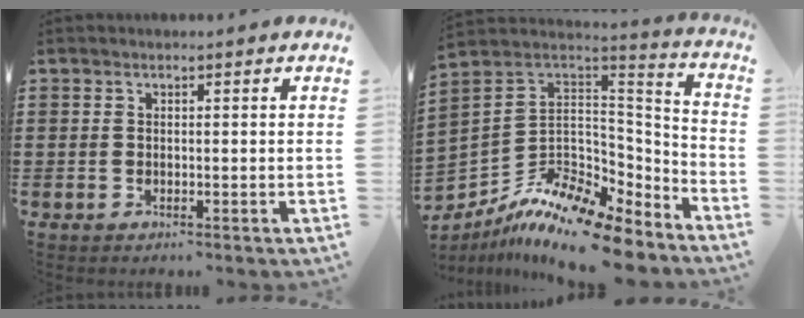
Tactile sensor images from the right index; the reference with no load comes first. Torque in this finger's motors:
{"motor_torque": [0.91, -0.79, -0.09, -0.17]}